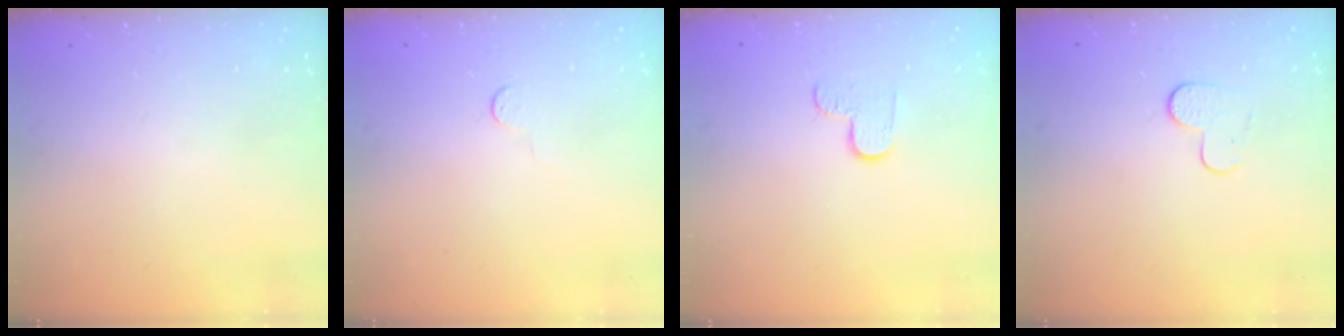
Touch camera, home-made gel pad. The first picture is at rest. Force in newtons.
{"total": 2.8, "press": 2.8, "slide": 0.4}
{"total": 5.4, "press": 5.4, "slide": 0.5}
{"total": 6.2, "press": 6.1, "slide": 0.6}